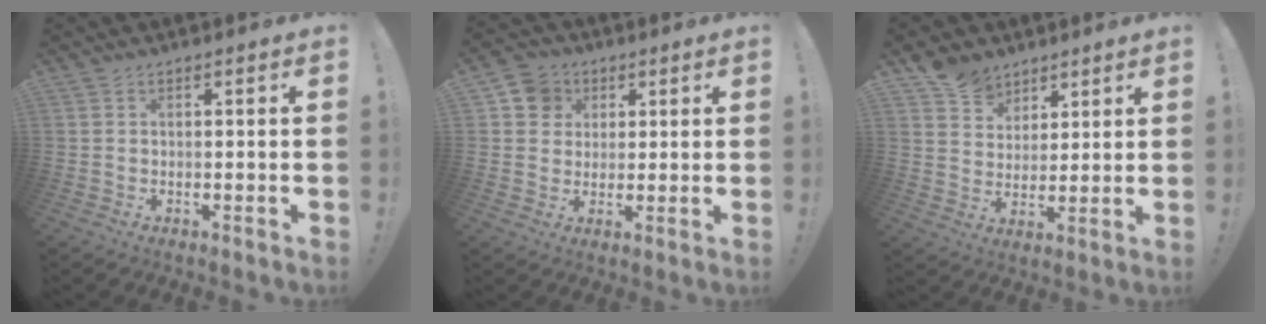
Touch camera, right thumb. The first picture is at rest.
{"total": 8.4, "force": [2.6, 7.7, 2.0], "torque": [-0.023, -0.008, 0.054]}
{"total": 9.3, "force": [6.7, 6.4, 1.4], "torque": [-0.022, -0.047, 0.133]}